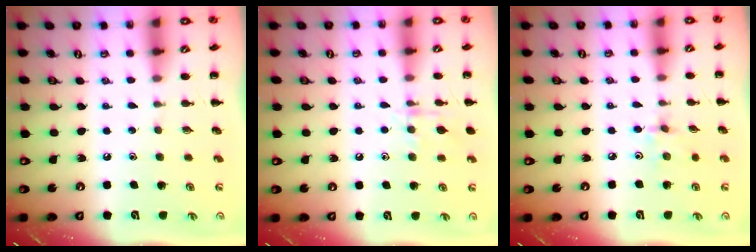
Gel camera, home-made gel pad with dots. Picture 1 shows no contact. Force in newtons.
{"total": 8.6, "press": 8.5, "slide": 1.3}
{"total": 3.0, "press": 2.8, "slide": 0.9}